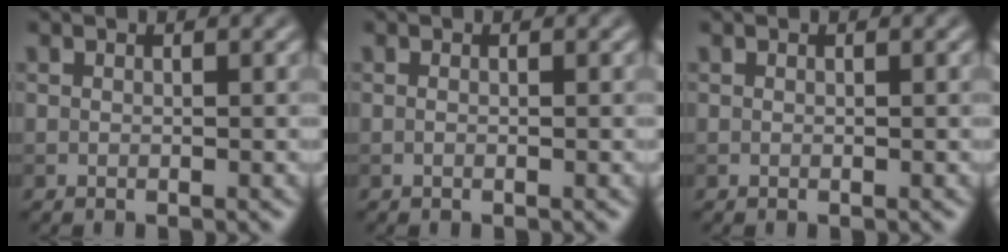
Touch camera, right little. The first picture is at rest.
{"total": 0.0}
{"total": 0.0}